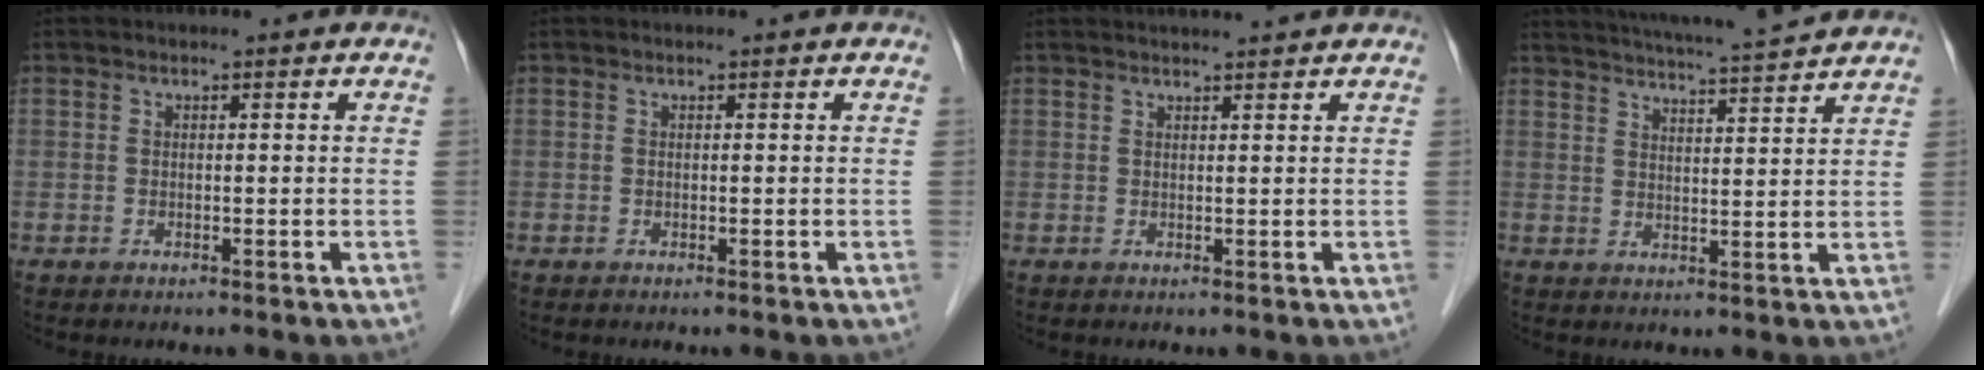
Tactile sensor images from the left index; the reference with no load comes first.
{"total": 0.0}
{"total": 4.5, "force": [4.3, -0.3, 1.3], "torque": [-0.016, 0.021, 0.051]}
{"total": 12.5, "force": [11.6, -0.4, 4.7], "torque": [-0.086, 0.005, 0.158]}